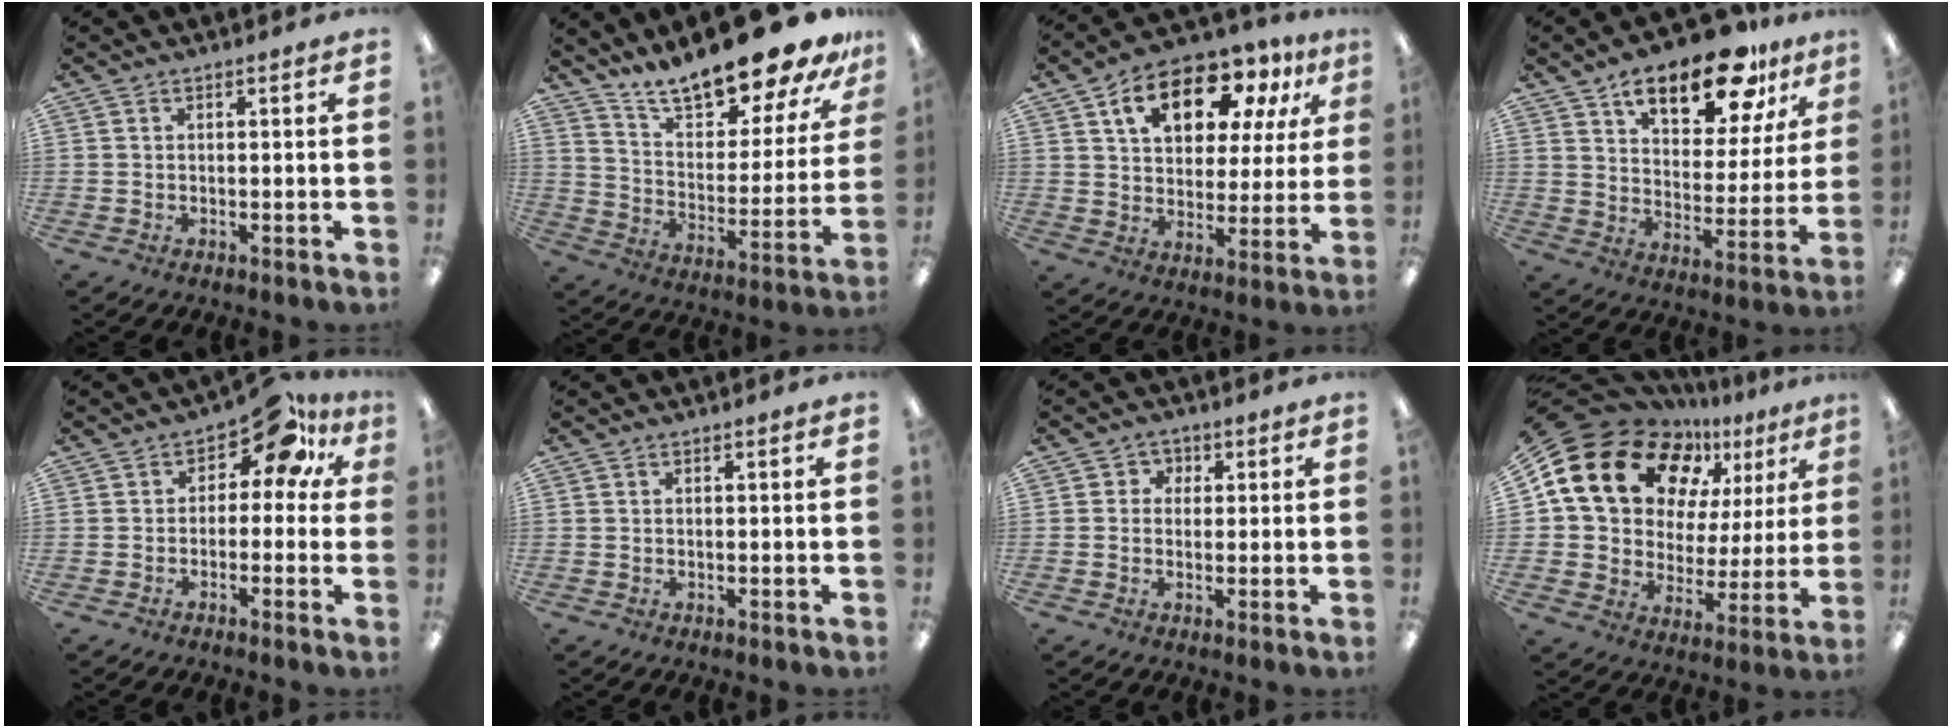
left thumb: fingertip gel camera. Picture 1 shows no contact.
{"total": 20.1, "force": [17.7, 4.8, 8.4], "torque": [-0.139, -0.130, 0.301]}
{"total": 15.6, "force": [8.7, 9.0, 9.3], "torque": [-0.151, -0.027, 0.151]}
{"total": 18.4, "force": [12.5, 7.8, 10.9], "torque": [-0.157, -0.065, 0.207]}
{"total": 10.0, "force": [5.1, 5.4, 6.7], "torque": [-0.085, -0.037, 0.086]}
{"total": 0.0}
{"total": 2.9, "force": [-0.2, 2.8, 0.8], "torque": [-0.020, 0.012, -0.006]}
{"total": 21.2, "force": [11.3, 14.3, 10.9], "torque": [-0.194, -0.058, 0.214]}